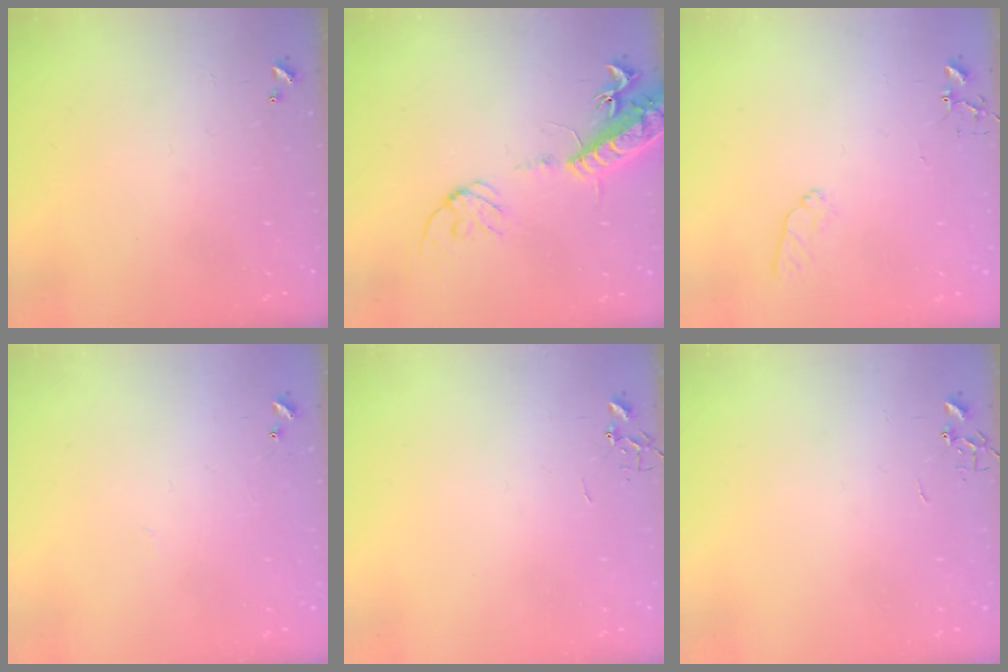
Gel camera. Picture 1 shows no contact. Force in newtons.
{"total": 16.1, "press": 15.7, "slide": 3.6}
{"total": 7.7, "press": 7.6, "slide": 0.9}
{"total": 4.5, "press": 4.4, "slide": 0.4}
{"total": 0.0}
{"total": 0.0}